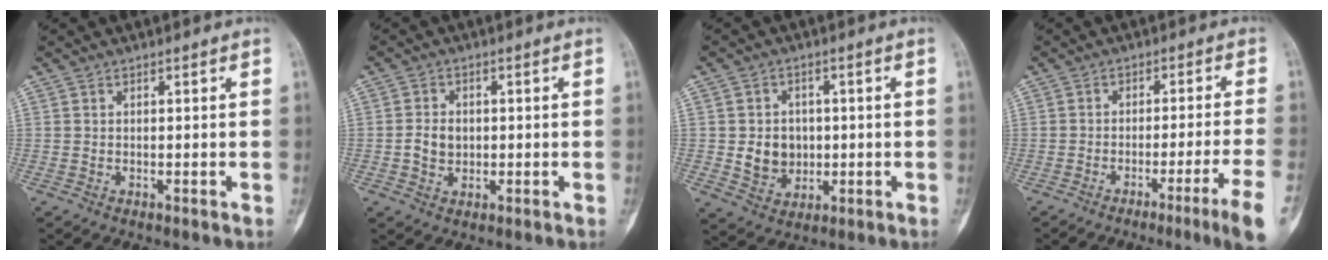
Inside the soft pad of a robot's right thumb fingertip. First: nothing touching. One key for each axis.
{"total": 4.0, "fx": -0.3, "fy": 3.2, "fz": 2.4, "tx": -0.033, "ty": 0.003, "tz": -0.004}
{"total": 7.0, "fx": -0.2, "fy": 6.2, "fz": 3.3, "tx": -0.023, "ty": 0.004, "tz": 0.004}
{"total": 9.1, "fx": -5.1, "fy": -1.2, "fz": 7.4, "tx": -0.116, "ty": 0.011, "tz": -0.076}